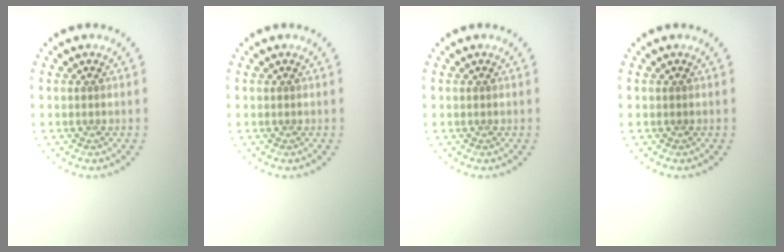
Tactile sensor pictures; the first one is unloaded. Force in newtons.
{"total": 0.0}
{"total": 0.0}
{"total": 0.0}